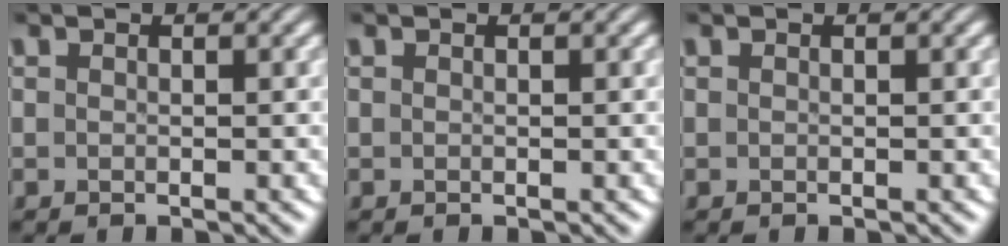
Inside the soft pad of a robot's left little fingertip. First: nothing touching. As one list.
[{"total": 0.0}, {"total": 0.0}]